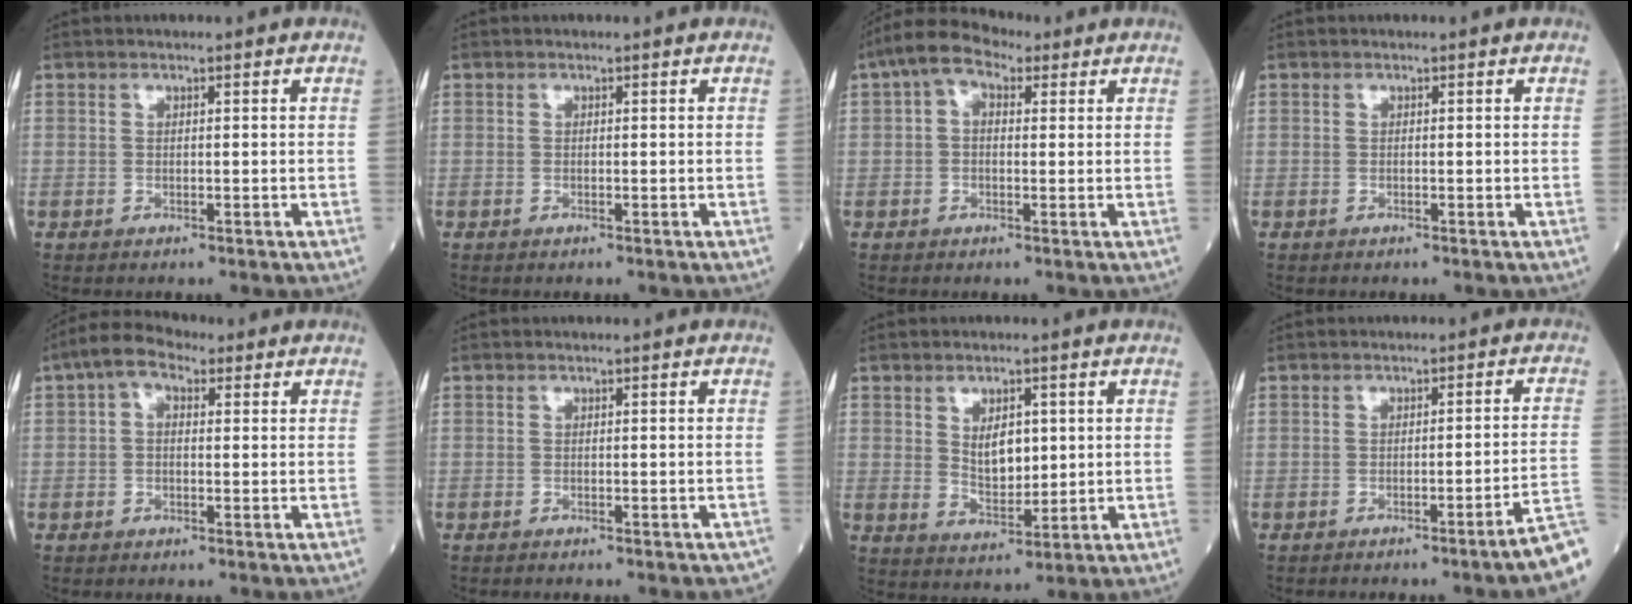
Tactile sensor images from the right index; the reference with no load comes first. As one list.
[{"total": 0.0}, {"total": 6.0, "force": [2.5, 3.5, 4.3], "torque": [-0.086, 0.041, 0.038]}, {"total": 0.0}, {"total": 4.9, "force": [1.8, 2.8, 3.6], "torque": [-0.071, 0.032, 0.026]}, {"total": 5.0, "force": [-4.4, 1.3, 2.0], "torque": [-0.022, -0.009, -0.047]}, {"total": 5.5, "force": [1.4, 2.9, 4.5], "torque": [-0.078, -0.004, 0.032]}, {"total": 7.2, "force": [-5.5, -1.4, 4.4], "torque": [-0.024, 0.011, -0.072]}]